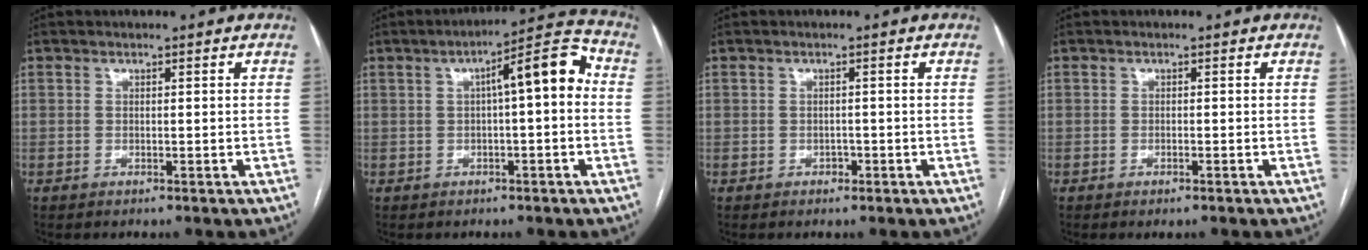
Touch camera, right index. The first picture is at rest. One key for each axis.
{"total": 8.8, "fx": 1.0, "fy": 1.6, "fz": 8.6, "tx": -0.122, "ty": 0.033, "tz": 0.009}
{"total": 1.0, "fx": -0.5, "fy": 0.8, "fz": 0.4, "tx": -0.005, "ty": 0.003, "tz": -0.007}
{"total": 0.9, "fx": -0.6, "fy": 0.0, "fz": 0.7, "tx": -0.013, "ty": -0.002, "tz": -0.008}